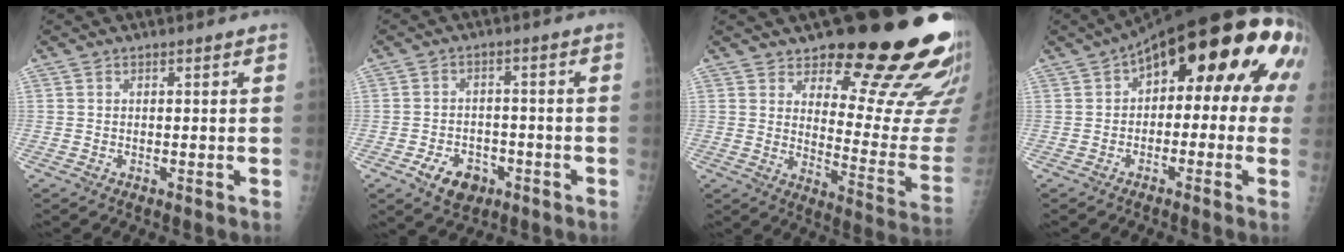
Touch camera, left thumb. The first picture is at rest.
{"total": 7.4, "force": [-3.9, 5.1, 3.8], "torque": [-0.043, 0.028, -0.057]}
{"total": 23.1, "force": [16.8, 7.0, 14.3], "torque": [-0.140, -0.125, 0.220]}
{"total": 20.2, "force": [4.3, 10.0, 17.0], "torque": [-0.192, 0.044, 0.040]}